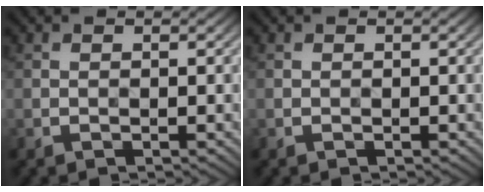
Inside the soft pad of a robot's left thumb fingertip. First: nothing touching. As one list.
[{"total": 0.0}]